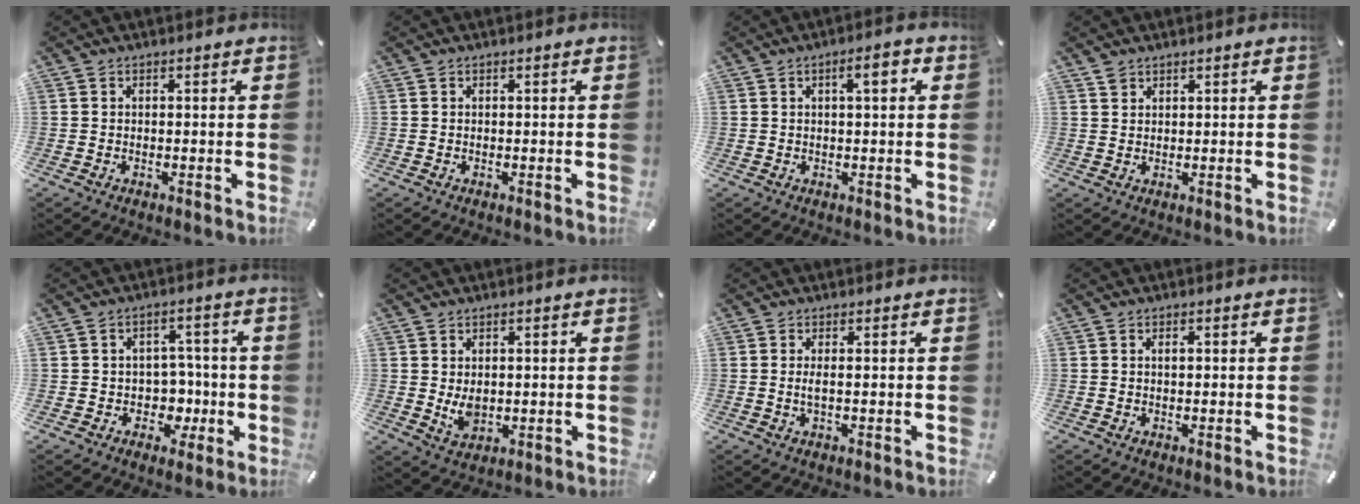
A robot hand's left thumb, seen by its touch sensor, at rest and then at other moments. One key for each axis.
{"total": 0.0}
{"total": 4.8, "fx": 1.5, "fy": 1.2, "fz": 4.3, "tx": -0.064, "ty": -0.002, "tz": 0.018}
{"total": 1.5, "fx": 1.3, "fy": 0.9, "fz": 0.2, "tx": -0.004, "ty": -0.002, "tz": 0.025}
{"total": 6.7, "fx": -0.7, "fy": 6.3, "fz": 1.9, "tx": -0.024, "ty": 0.003, "tz": -0.009}
{"total": 4.5, "fx": 0.5, "fy": 3.4, "fz": 2.8, "tx": -0.057, "ty": -0.005, "tz": 0.009}
{"total": 2.2, "fx": 0.2, "fy": 0.3, "fz": 2.2, "tx": -0.042, "ty": -0.005, "tz": 0.003}
{"total": 0.9, "fx": 0.2, "fy": 0.4, "fz": 0.8, "tx": -0.016, "ty": 0.002, "tz": 0.003}